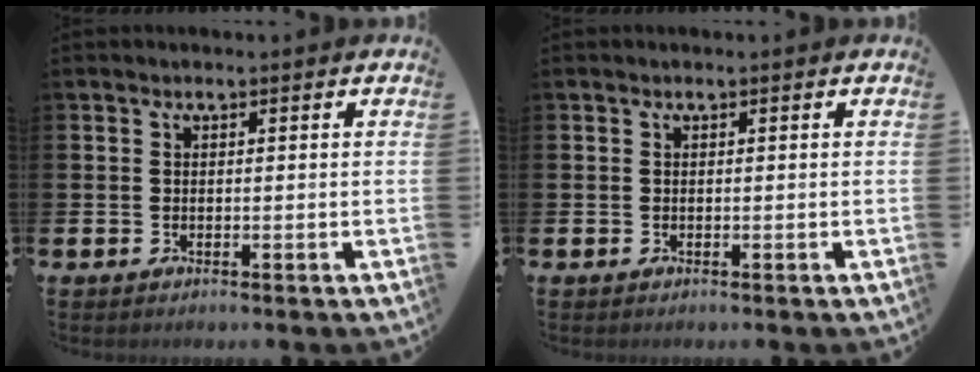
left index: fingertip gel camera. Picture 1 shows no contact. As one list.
[{"total": 0.0}]